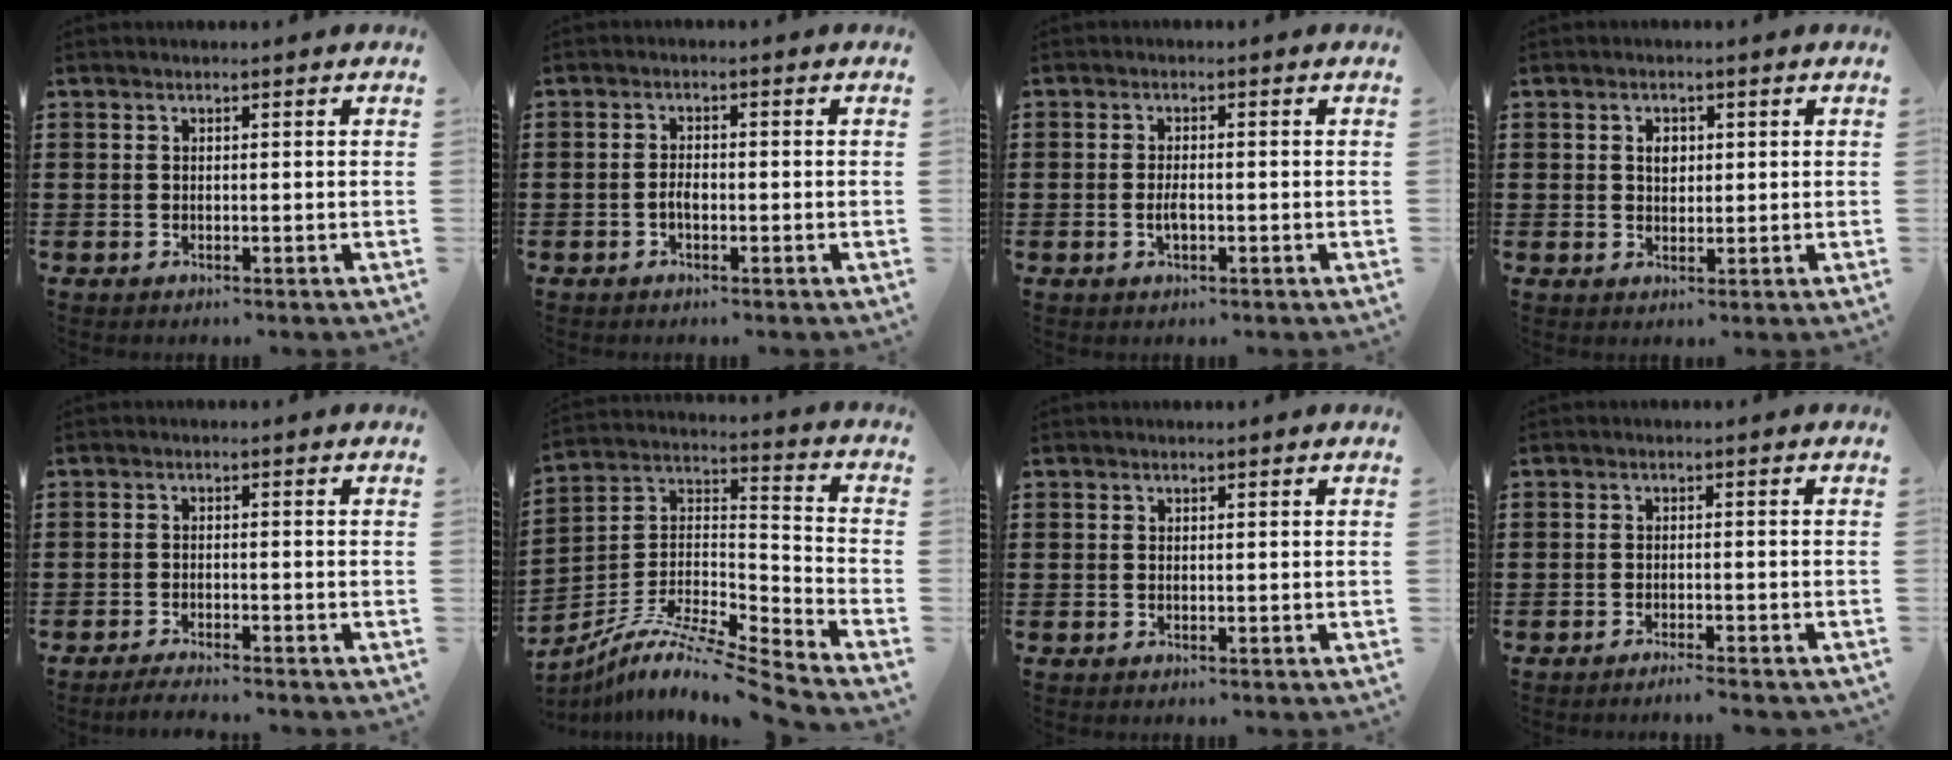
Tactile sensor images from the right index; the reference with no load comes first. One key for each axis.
{"total": 1.8, "fx": -0.7, "fy": 0.8, "fz": 1.4, "tx": -0.028, "ty": 0.003, "tz": -0.013}
{"total": 2.3, "fx": -0.5, "fy": 0.8, "fz": 2.1, "tx": -0.047, "ty": -0.002, "tz": -0.013}
{"total": 2.3, "fx": 0.6, "fy": 1.6, "fz": 1.6, "tx": -0.027, "ty": 0.004, "tz": 0.008}
{"total": 1.8, "fx": -1.8, "fy": -0.1, "fz": 0.3, "tx": -0.006, "ty": 0.003, "tz": -0.036}
{"total": 9.0, "fx": -7.4, "fy": 1.2, "fz": 4.9, "tx": -0.098, "ty": -0.002, "tz": -0.152}
{"total": 0.0}
{"total": 1.7, "fx": -1.6, "fy": -0.2, "fz": 0.5, "tx": -0.010, "ty": 0.002, "tz": -0.031}